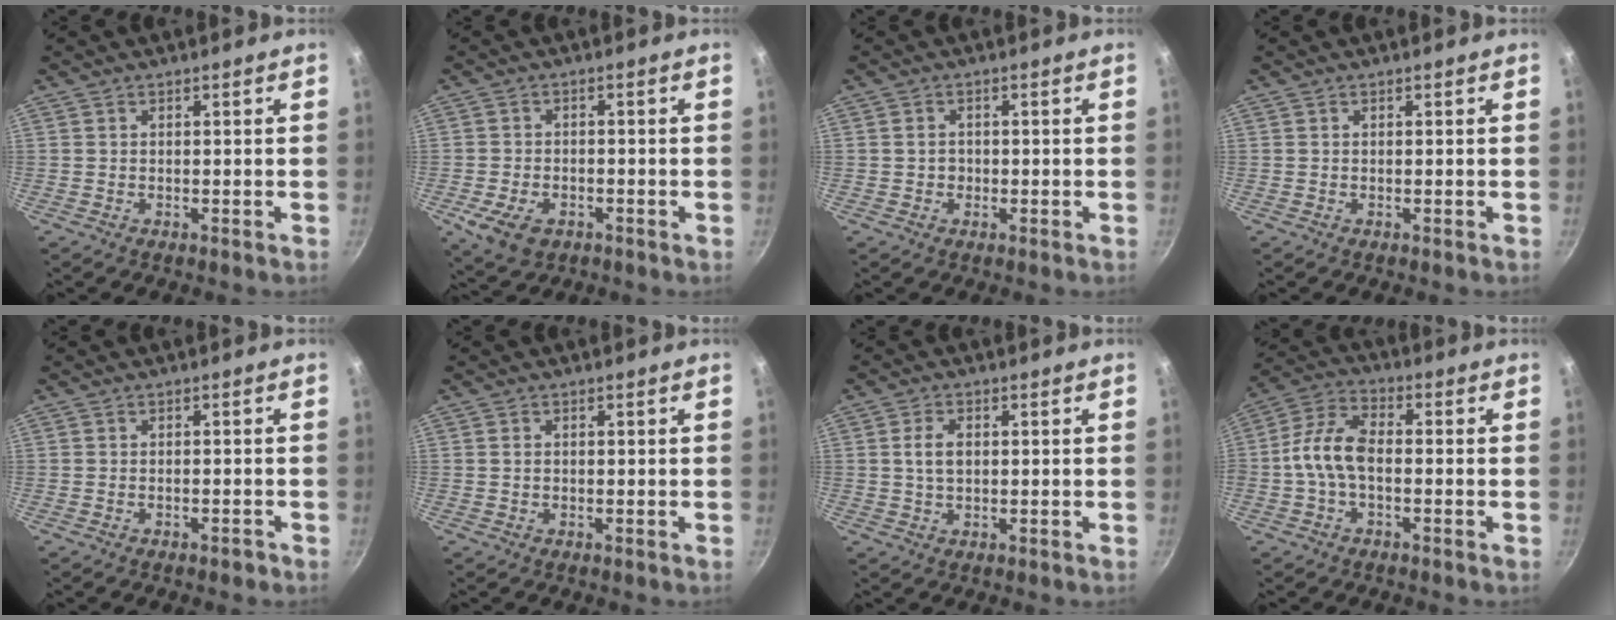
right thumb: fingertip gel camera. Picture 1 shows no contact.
{"total": 6.9, "force": [-2.9, 4.4, 4.5], "torque": [-0.083, 0.003, -0.047]}
{"total": 1.8, "force": [-0.2, 1.6, 0.7], "torque": [-0.006, 0.005, -0.004]}
{"total": 0.0}
{"total": 1.2, "force": [-0.9, 0.5, 0.6], "torque": [-0.006, 0.014, -0.006]}
{"total": 0.9, "force": [0.0, 0.8, 0.5], "torque": [-0.006, 0.003, 0.001]}
{"total": 3.8, "force": [0.5, 2.3, 3.0], "torque": [-0.048, 0.005, 0.008]}
{"total": 8.9, "force": [-1.5, 5.1, 7.2], "torque": [-0.139, 0.037, -0.042]}